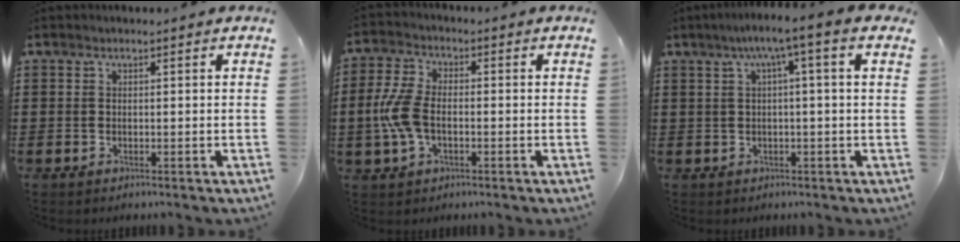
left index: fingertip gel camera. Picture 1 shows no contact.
{"total": 7.9, "force": [-1.0, 4.5, 6.4], "torque": [-0.161, -0.001, -0.027]}
{"total": 4.4, "force": [0.6, -0.5, 4.4], "torque": [-0.084, -0.004, 0.004]}